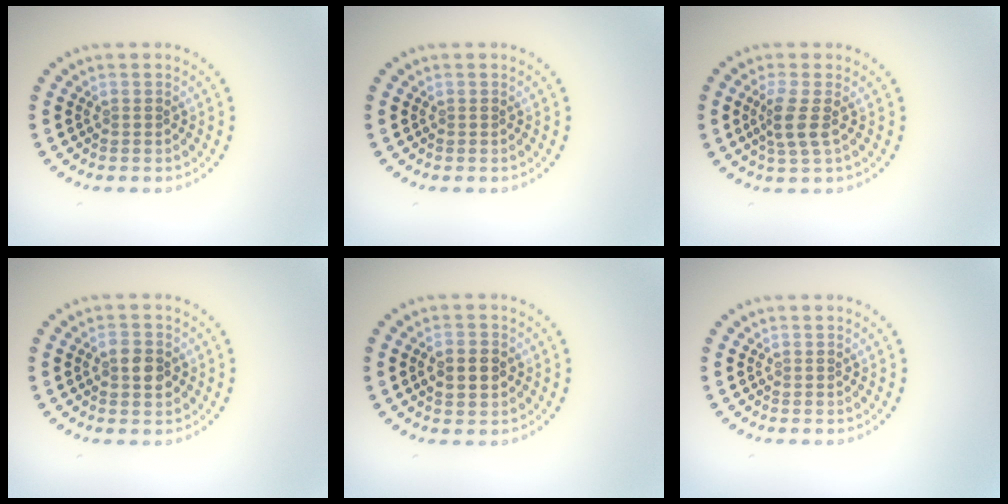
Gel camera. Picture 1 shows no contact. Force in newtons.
{"total": 0.0}
{"total": 2.5, "press": 1.9, "slide": 1.6}
{"total": 2.6, "press": 2.6, "slide": 0.1}
{"total": 3.5, "press": 3.4, "slide": 0.2}
{"total": 0.0}